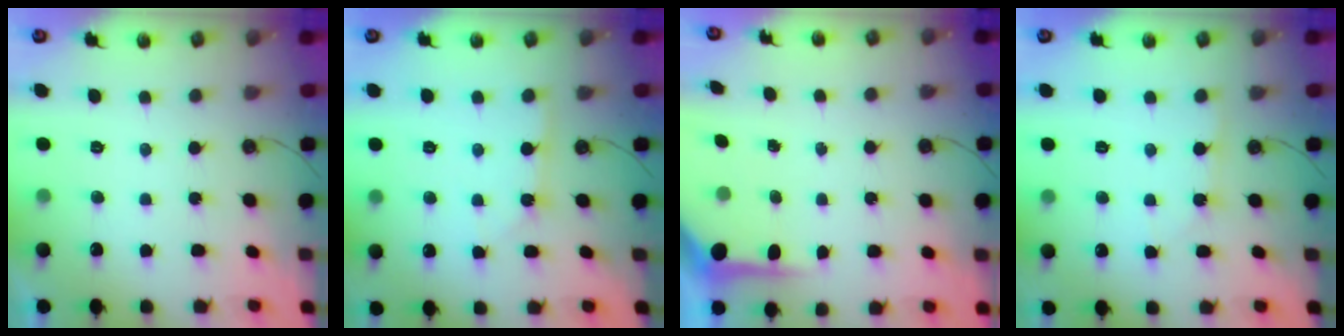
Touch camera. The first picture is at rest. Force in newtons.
{"total": 2.3, "press": 2.3, "slide": 0.2}
{"total": 6.1, "press": 6.1, "slide": 0.4}
{"total": 2.8, "press": 2.8, "slide": 0.3}